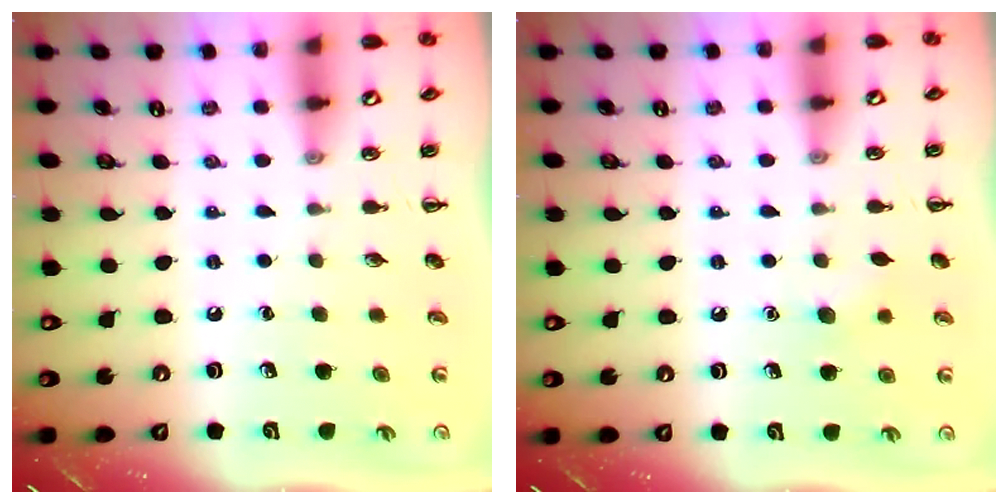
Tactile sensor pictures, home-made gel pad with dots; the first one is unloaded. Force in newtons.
{"total": 4.7, "press": 4.5, "slide": 1.2}